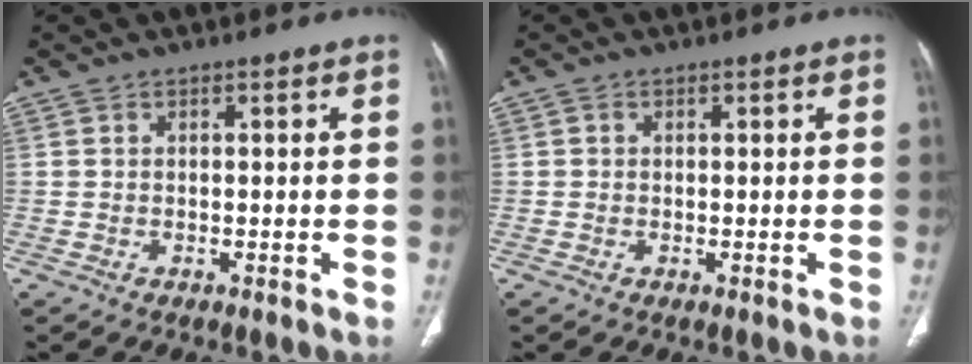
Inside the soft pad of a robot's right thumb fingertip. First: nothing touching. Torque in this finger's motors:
{"motor_torque": [-0.34, -0.56, -0.20, 0.04, 0.00]}